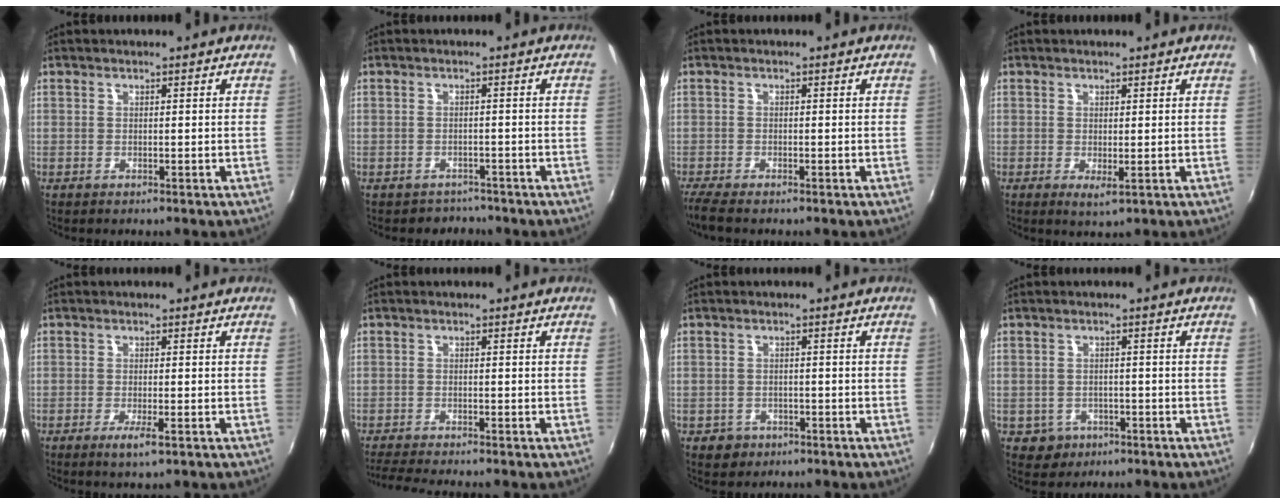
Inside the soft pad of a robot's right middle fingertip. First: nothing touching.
{"total": 2.8, "force": [-2.4, 1.5, -0.4], "torque": [0.000, 0.002, -0.037]}
{"total": 3.1, "force": [-2.6, 0.2, 1.8], "torque": [-0.048, -0.015, -0.051]}
{"total": 1.8, "force": [0.4, 0.2, 1.7], "torque": [-0.029, -0.007, 0.005]}
{"total": 3.2, "force": [-1.4, 0.0, 2.9], "torque": [-0.059, -0.011, -0.028]}
{"total": 4.6, "force": [-4.2, -0.6, 1.8], "torque": [-0.052, -0.017, -0.076]}
{"total": 3.3, "force": [-1.6, 2.7, 0.9], "torque": [-0.027, 0.000, -0.021]}
{"total": 3.9, "force": [-1.5, 3.5, 0.9], "torque": [-0.030, 0.002, -0.017]}